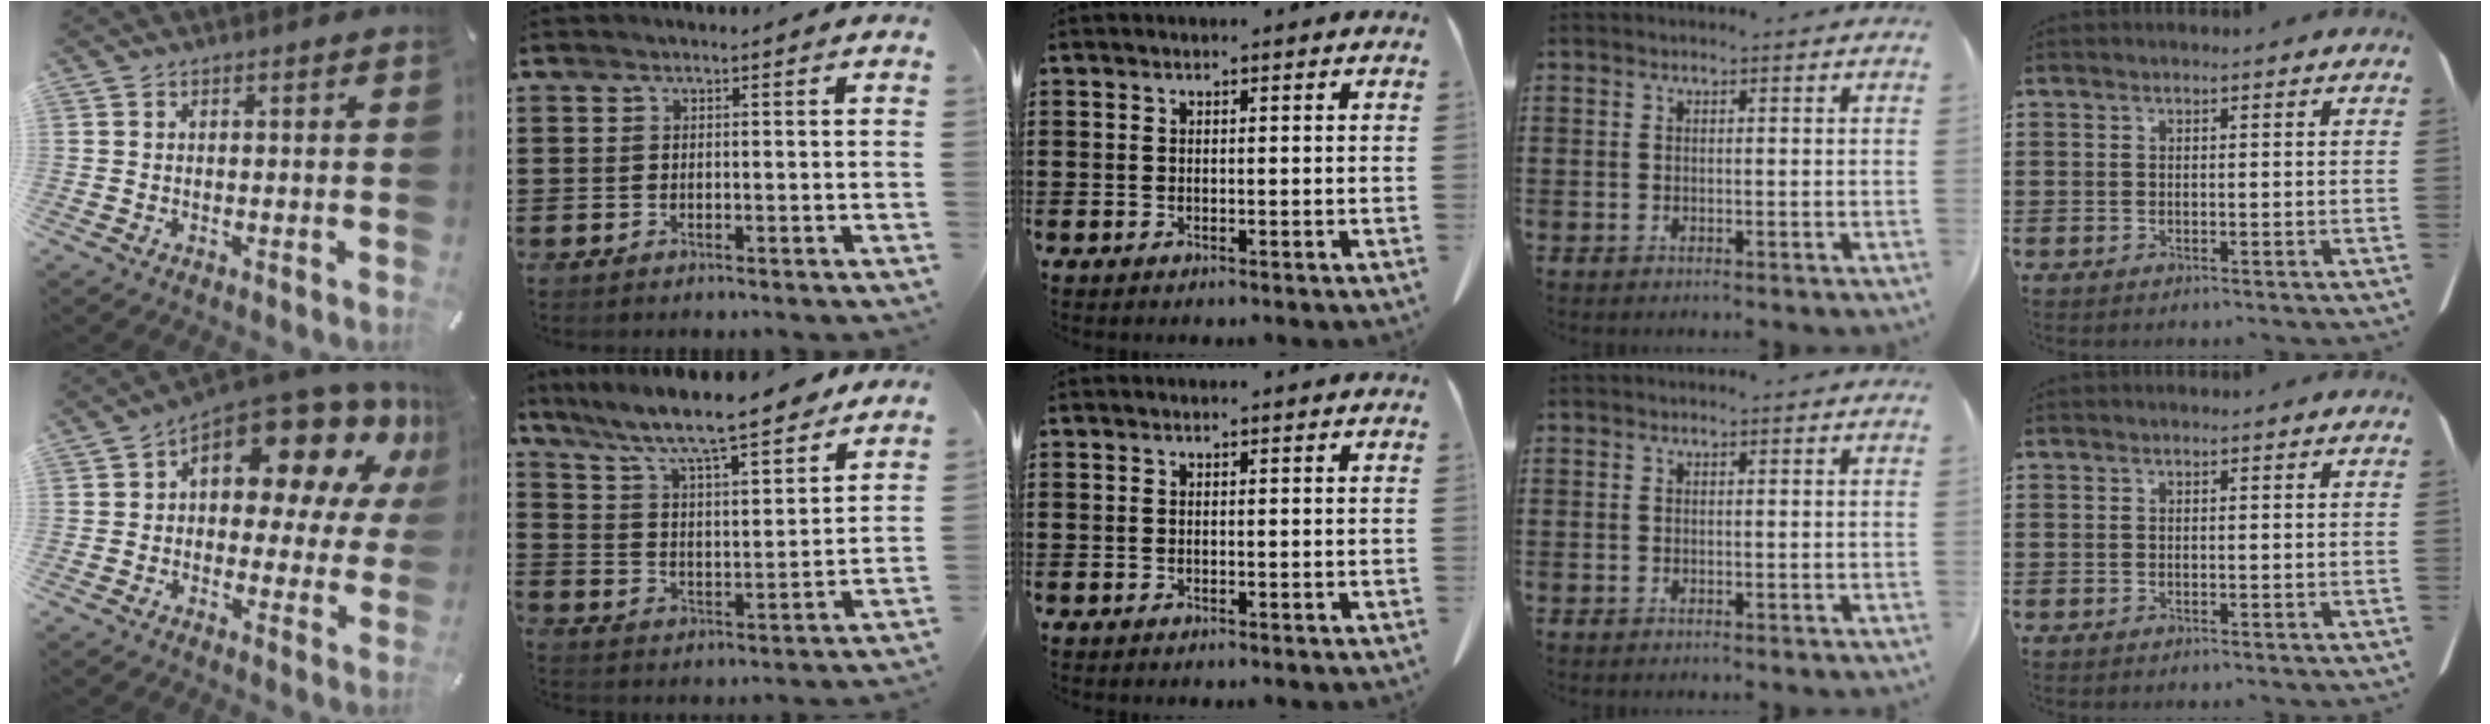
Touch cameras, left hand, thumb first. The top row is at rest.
{"thumb": {"total": 15.0, "force": [9.4, 7.3, 9.0], "torque": [-0.134, -0.083, 0.161]}, "index": {"total": 8.4, "force": [7.5, 0.6, 3.7], "torque": [-0.103, -0.045, 0.125]}}